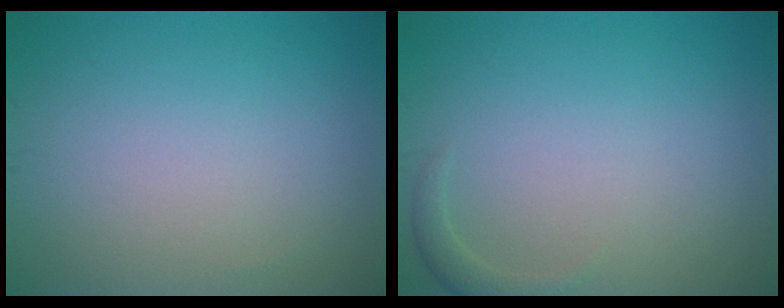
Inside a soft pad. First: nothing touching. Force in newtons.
{"total": 1.2, "press": 1.2, "slide": 0.2}